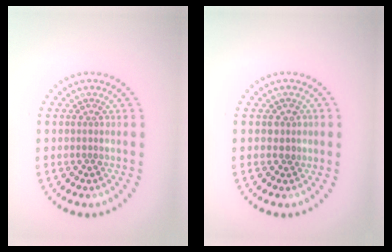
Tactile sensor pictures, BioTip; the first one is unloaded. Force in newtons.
{"total": 1.1, "press": 1.0, "slide": 0.4}